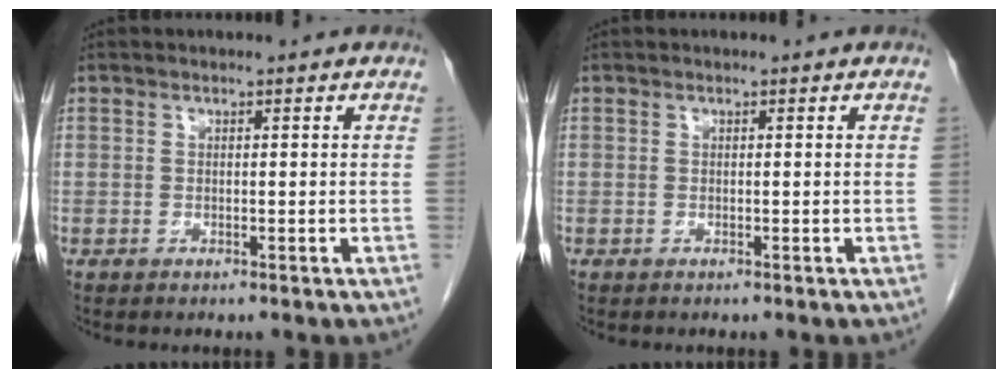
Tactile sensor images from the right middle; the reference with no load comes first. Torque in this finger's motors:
{"motor_torque": [-0.06, 0.05, 0.05, -0.01]}